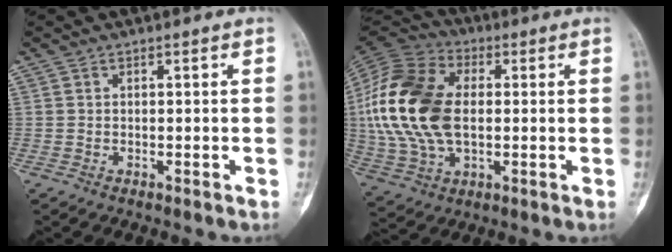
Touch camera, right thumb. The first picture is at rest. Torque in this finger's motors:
{"motor_torque": [1.23, 2.56, 1.90, -0.62, 0.78]}